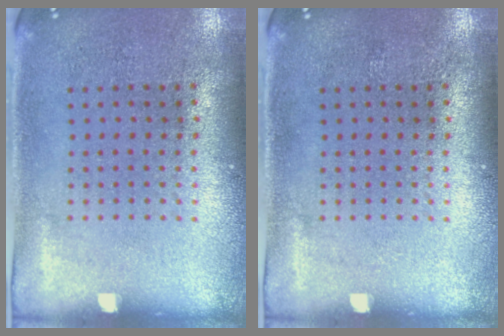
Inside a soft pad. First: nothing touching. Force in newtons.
{"total": 0.0}